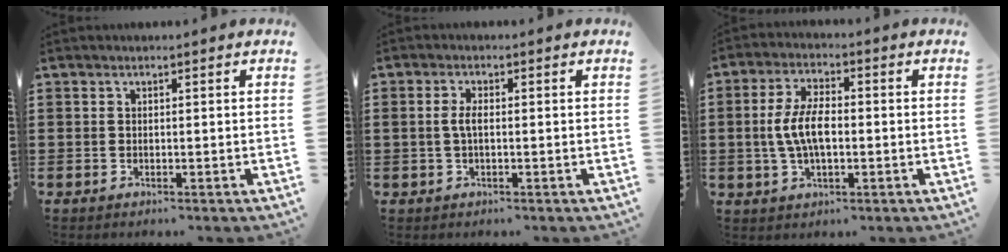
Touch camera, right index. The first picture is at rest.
{"total": 2.4, "force": [0.0, 0.9, 2.2], "torque": [-0.059, -0.004, -0.006]}
{"total": 7.0, "force": [-0.4, 3.1, 6.3], "torque": [-0.141, -0.002, -0.015]}